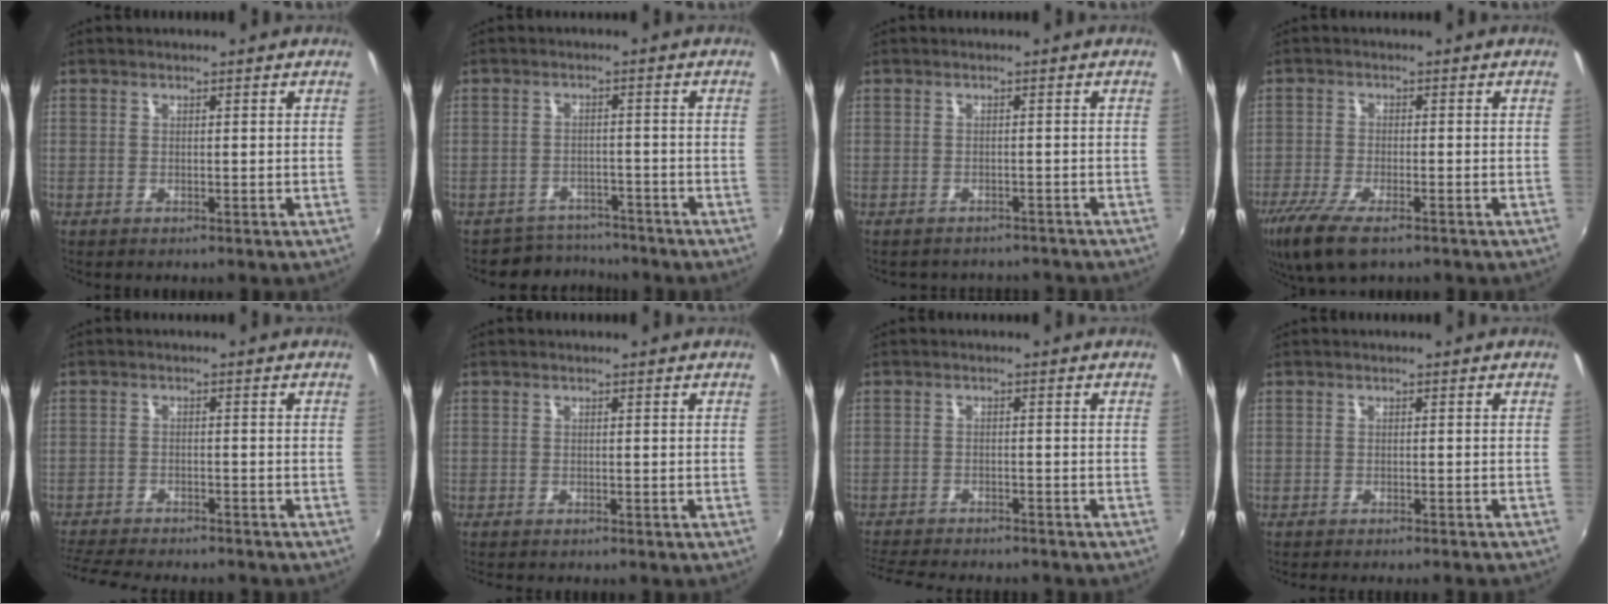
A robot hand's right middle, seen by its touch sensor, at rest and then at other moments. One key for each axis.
{"total": 5.7, "fx": -5.1, "fy": 2.4, "fz": -0.6, "tx": -0.002, "ty": 0.011, "tz": -0.080}
{"total": 6.1, "fx": -5.5, "fy": 2.2, "fz": 1.6, "tx": -0.034, "ty": -0.015, "tz": -0.071}
{"total": 10.4, "fx": -6.9, "fy": 3.4, "fz": 7.0, "tx": -0.165, "ty": -0.039, "tz": -0.130}
{"total": 12.3, "fx": -11.0, "fy": 2.6, "fz": 4.8, "tx": -0.121, "ty": -0.023, "tz": -0.175}
{"total": 2.2, "fx": -2.0, "fy": 0.4, "fz": 0.7, "tx": -0.019, "ty": -0.015, "tz": -0.034}
{"total": 10.9, "fx": -9.9, "fy": 2.3, "fz": 4.0, "tx": -0.104, "ty": -0.019, "tz": -0.158}
{"total": 4.0, "fx": -3.6, "fy": 0.2, "fz": 1.6, "tx": -0.040, "ty": -0.015, "tz": -0.056}